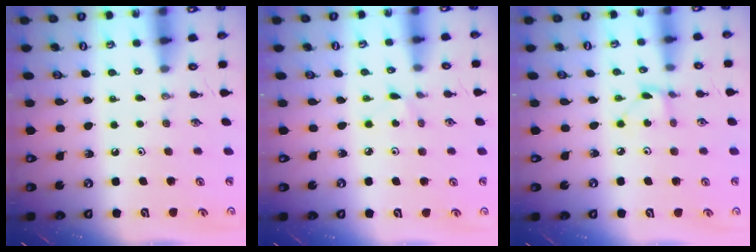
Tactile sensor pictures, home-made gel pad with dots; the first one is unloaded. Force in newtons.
{"total": 2.6, "press": 2.6, "slide": 0.2}
{"total": 1.8, "press": 1.8, "slide": 0.1}